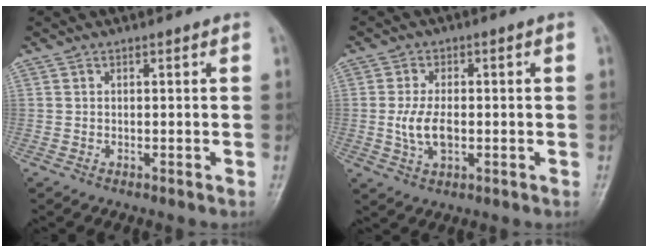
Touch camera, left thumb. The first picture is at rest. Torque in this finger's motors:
{"motor_torque": [0.09, 0.13, 0.77, -0.07, 0.05]}